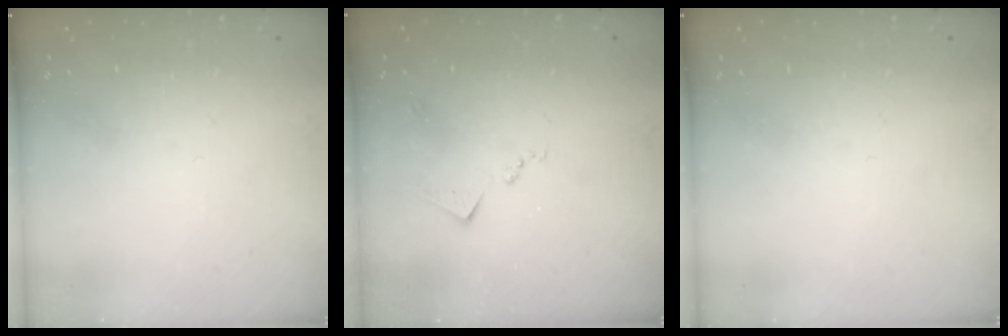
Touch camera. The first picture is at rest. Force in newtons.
{"total": 8.9, "press": 8.9, "slide": 0.4}
{"total": 0.0}